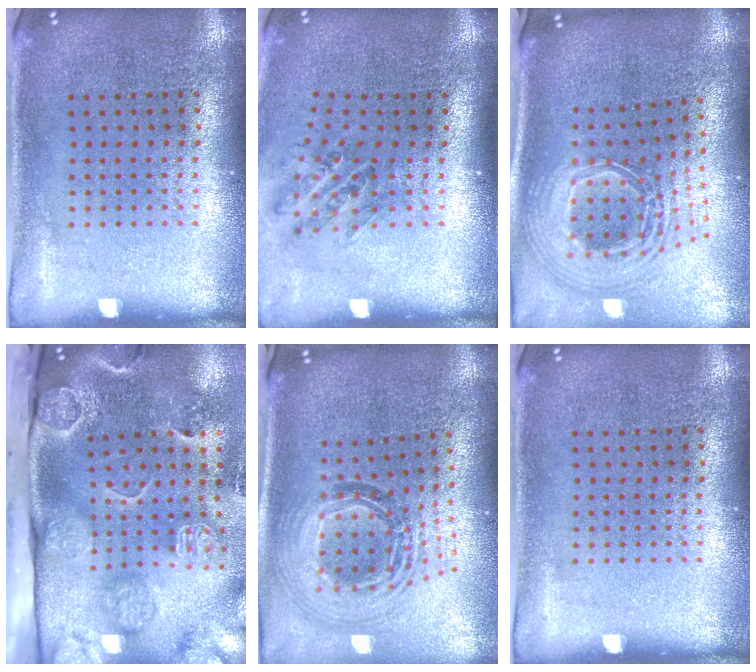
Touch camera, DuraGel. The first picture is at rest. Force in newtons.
{"total": 1.1, "press": 1.0, "slide": 0.4}
{"total": 2.8, "press": 1.9, "slide": 2.0}
{"total": 4.6, "press": 3.4, "slide": 3.1}
{"total": 1.6, "press": 1.4, "slide": 0.8}
{"total": 0.0}